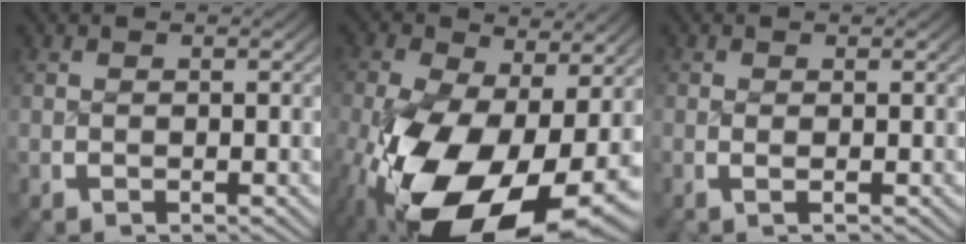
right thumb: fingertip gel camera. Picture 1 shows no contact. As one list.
[{"total": 19.0, "force": [-4.7, 11.7, 14.3], "torque": [-0.275, -0.090, -0.029]}, {"total": 0.5, "force": [0.0, 0.1, 0.5], "torque": [-0.016, -0.007, 0.000]}]